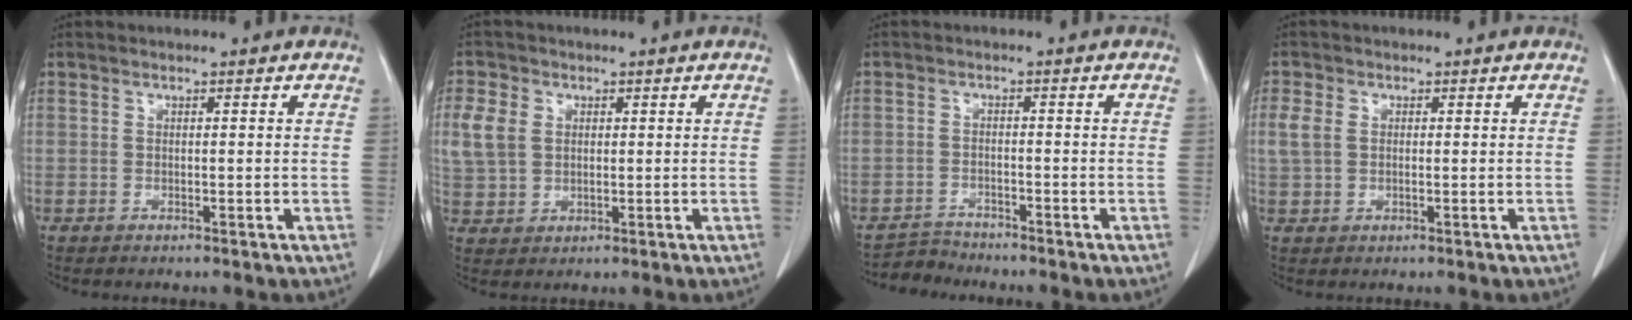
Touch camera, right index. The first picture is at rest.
{"total": 5.9, "force": [1.5, 4.6, 3.4], "torque": [-0.086, 0.008, 0.035]}
{"total": 2.8, "force": [-2.6, 0.2, -1.0], "torque": [0.023, -0.010, -0.047]}
{"total": 3.3, "force": [0.6, 2.3, 2.2], "torque": [-0.064, 0.010, 0.015]}